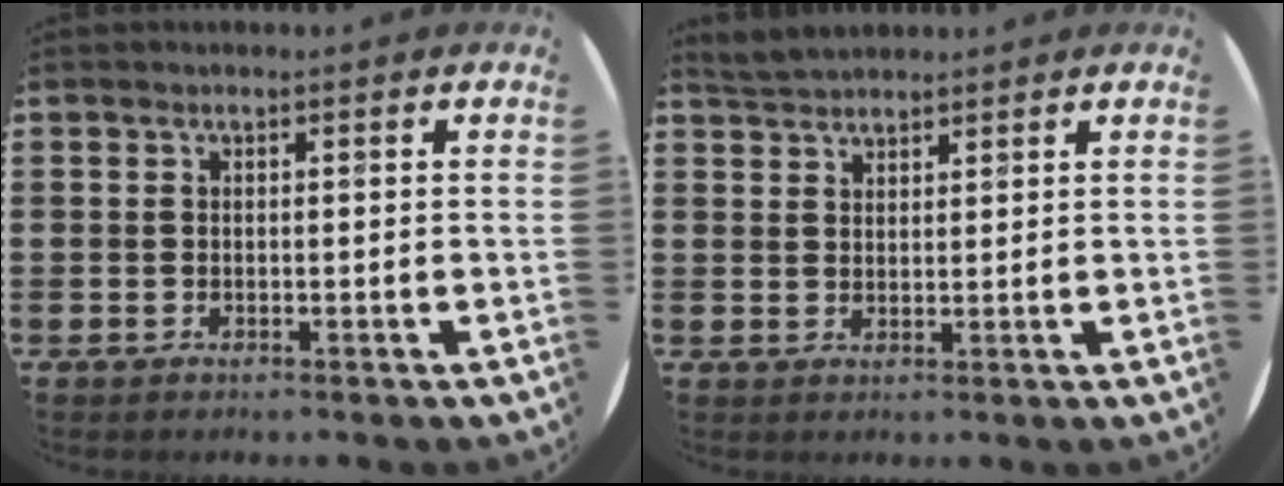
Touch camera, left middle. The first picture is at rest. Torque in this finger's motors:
{"motor_torque": [0.14, -0.14, 0.02, 0.00]}